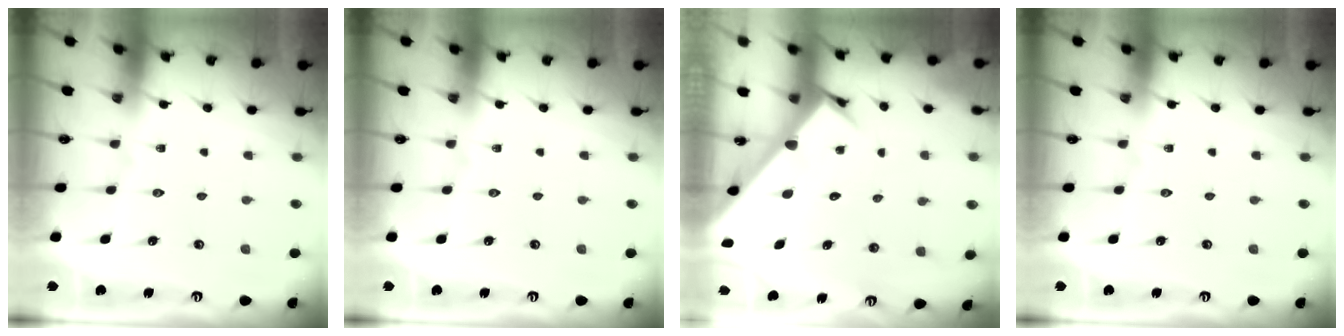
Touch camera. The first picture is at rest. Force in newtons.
{"total": 0.0}
{"total": 3.6, "press": 3.6, "slide": 0.2}
{"total": 0.0}